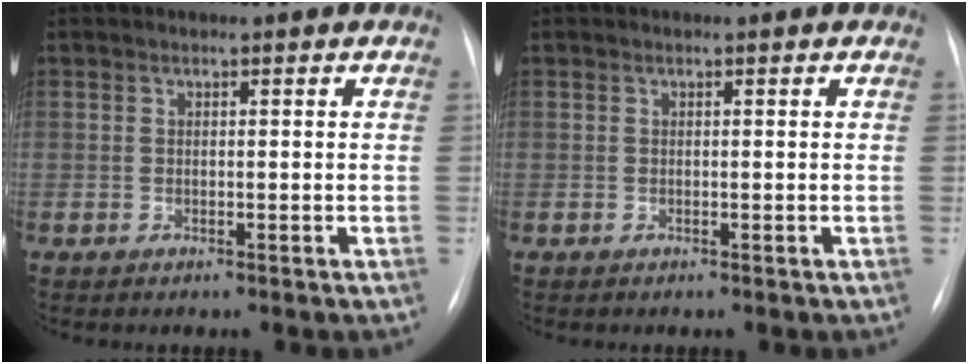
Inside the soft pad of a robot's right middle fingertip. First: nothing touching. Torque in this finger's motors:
{"motor_torque": [0.84, -1.03, 0.10, 0.01]}